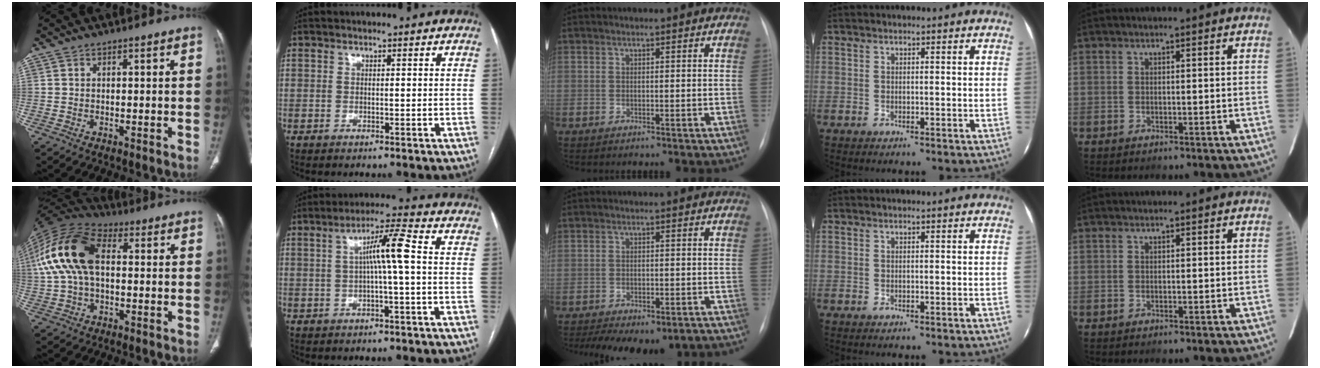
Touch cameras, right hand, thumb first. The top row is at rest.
{"thumb": {"total": 16.6, "force": [2.2, 9.7, 13.3], "torque": [-0.276, 0.035, 0.033]}, "index": {"total": 6.4, "force": [0.3, -0.4, 6.4], "torque": [-0.110, 0.017, 0.006]}, "middle": {"total": 11.9, "force": [-8.3, 5.6, 6.4], "torque": [-0.112, 0.002, -0.103]}}